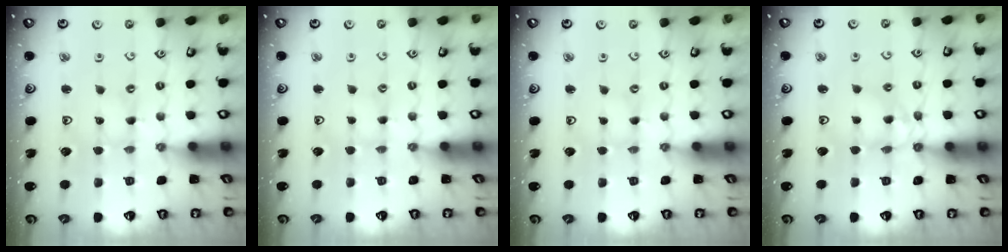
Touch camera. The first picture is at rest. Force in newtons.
{"total": 1.8, "press": 1.8, "slide": 0.2}
{"total": 0.0}
{"total": 9.0, "press": 9.0, "slide": 0.8}